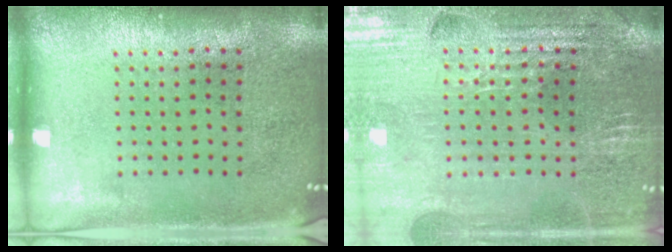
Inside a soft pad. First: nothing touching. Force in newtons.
{"total": 2.9, "press": 2.9, "slide": 0.5}